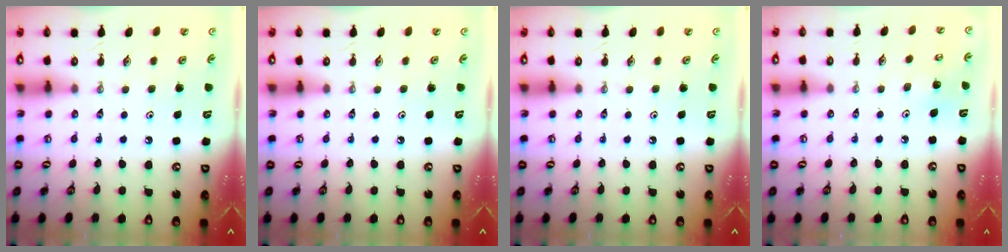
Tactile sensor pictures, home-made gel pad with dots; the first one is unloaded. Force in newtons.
{"total": 0.0}
{"total": 0.0}
{"total": 5.0, "press": 4.9, "slide": 0.5}